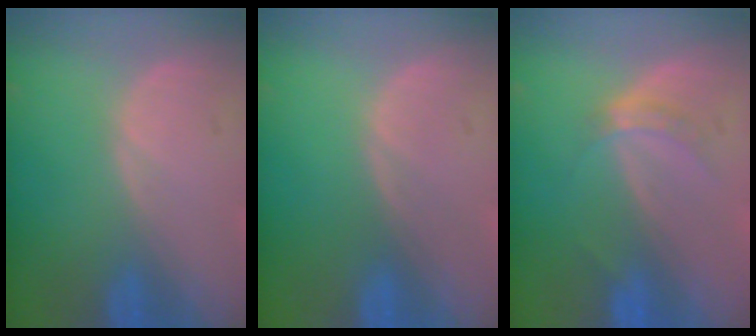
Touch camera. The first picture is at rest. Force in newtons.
{"total": 0.0}
{"total": 2.8, "press": 2.5, "slide": 1.3}